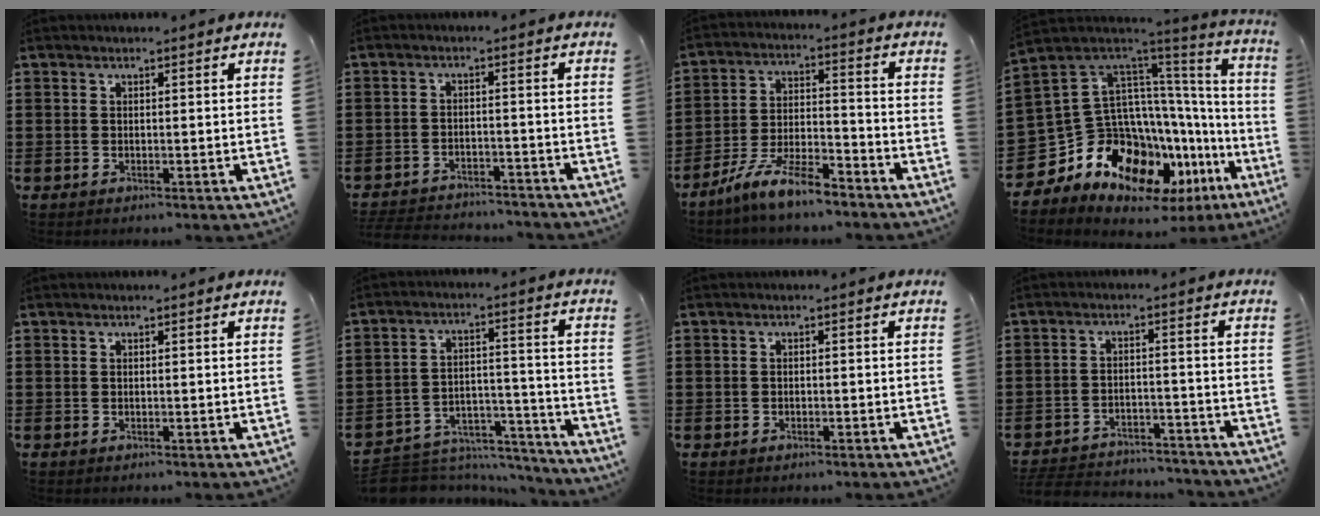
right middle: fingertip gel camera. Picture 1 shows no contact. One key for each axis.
{"total": 3.7, "fx": -3.7, "fy": 0.5, "fz": 0.2, "tx": -0.013, "ty": 0.000, "tz": -0.081}
{"total": 9.0, "fx": -7.3, "fy": 1.3, "fz": 5.0, "tx": -0.106, "ty": 0.006, "tz": -0.144}
{"total": 14.3, "fx": -8.4, "fy": 9.6, "fz": 6.3, "tx": -0.179, "ty": -0.024, "tz": -0.134}
{"total": 0.0}
{"total": 6.1, "fx": -5.7, "fy": 2.1, "fz": 0.3, "tx": -0.011, "ty": 0.013, "tz": -0.115}
{"total": 0.6, "fx": -0.4, "fy": 0.4, "fz": 0.2, "tx": -0.005, "ty": 0.001, "tz": -0.009}
{"total": 4.4, "fx": -4.3, "fy": 0.7, "fz": 0.2, "tx": -0.013, "ty": 0.006, "tz": -0.094}